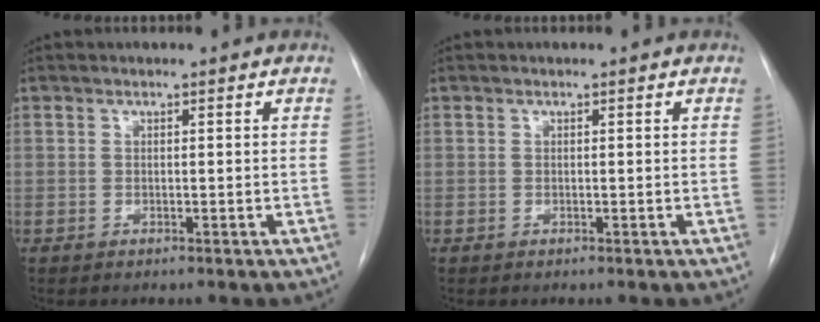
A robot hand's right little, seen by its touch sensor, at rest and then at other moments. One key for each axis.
{"total": 0.0}